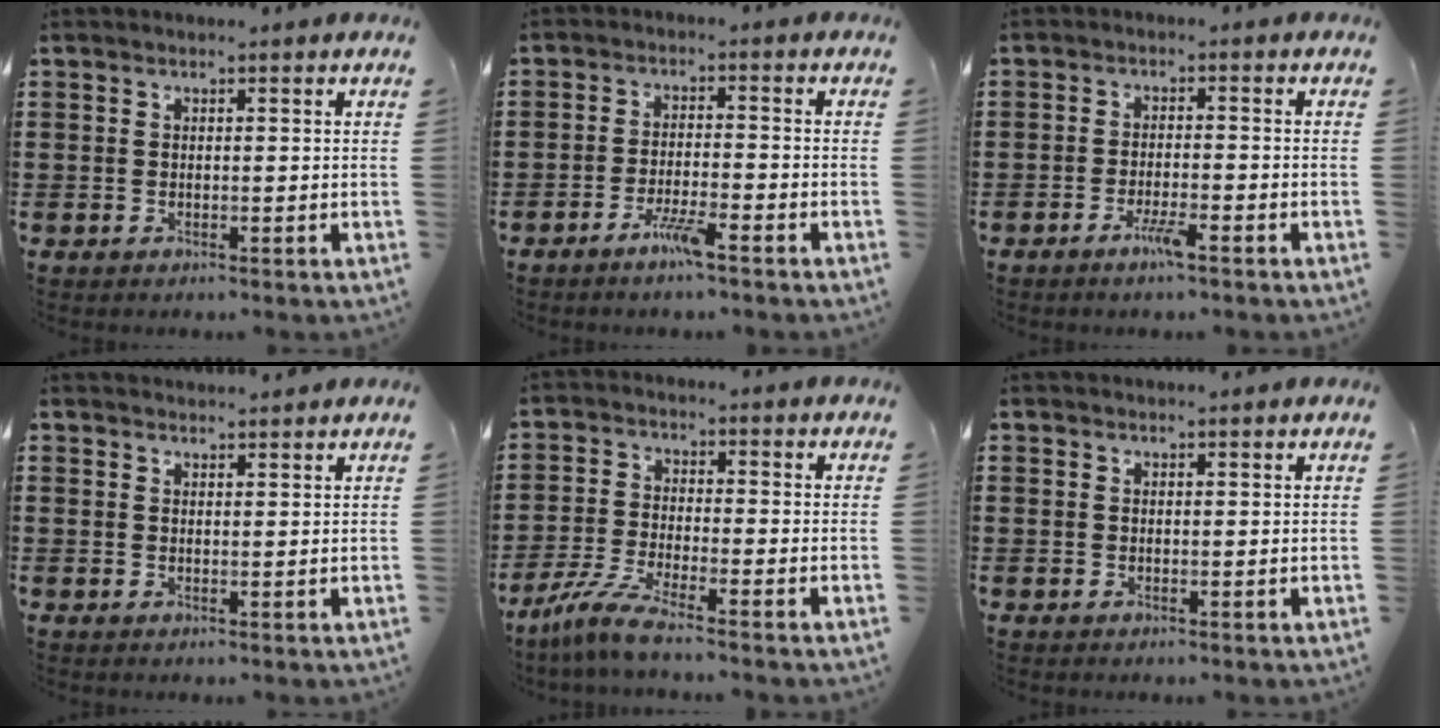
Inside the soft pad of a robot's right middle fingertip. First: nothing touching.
{"total": 4.2, "force": [-2.9, 0.3, 3.0], "torque": [-0.062, -0.003, -0.055]}
{"total": 3.4, "force": [-2.1, 0.4, 2.7], "torque": [-0.057, -0.004, -0.041]}
{"total": 1.6, "force": [1.6, 0.2, 0.0], "torque": [-0.004, 0.002, 0.031]}
{"total": 5.2, "force": [-4.2, -0.1, 3.1], "torque": [-0.087, -0.023, -0.087]}
{"total": 0.6, "force": [0.6, 0.0, 0.0], "torque": [-0.002, 0.000, 0.012]}